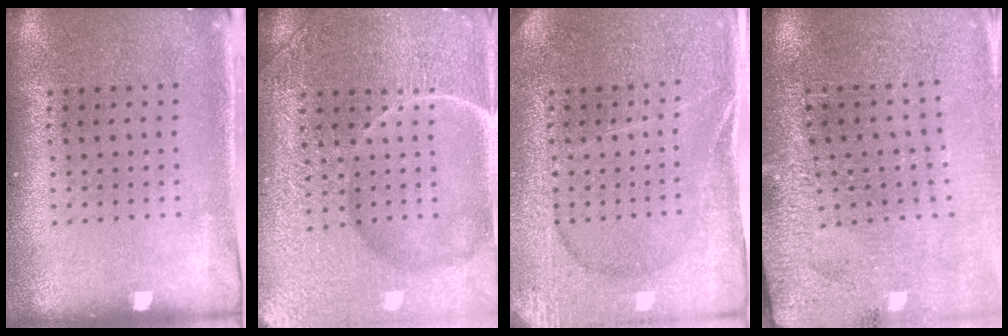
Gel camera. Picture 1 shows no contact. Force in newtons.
{"total": 7.4, "press": 7.4, "slide": 1.0}
{"total": 3.0, "press": 2.9, "slide": 0.4}
{"total": 3.0, "press": 3.0, "slide": 0.4}